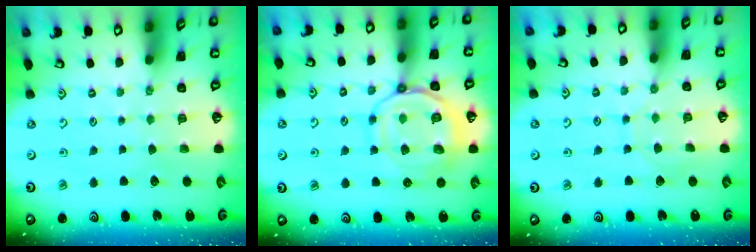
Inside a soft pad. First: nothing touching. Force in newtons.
{"total": 13.1, "press": 13.0, "slide": 1.2}
{"total": 4.6, "press": 4.6, "slide": 0.4}